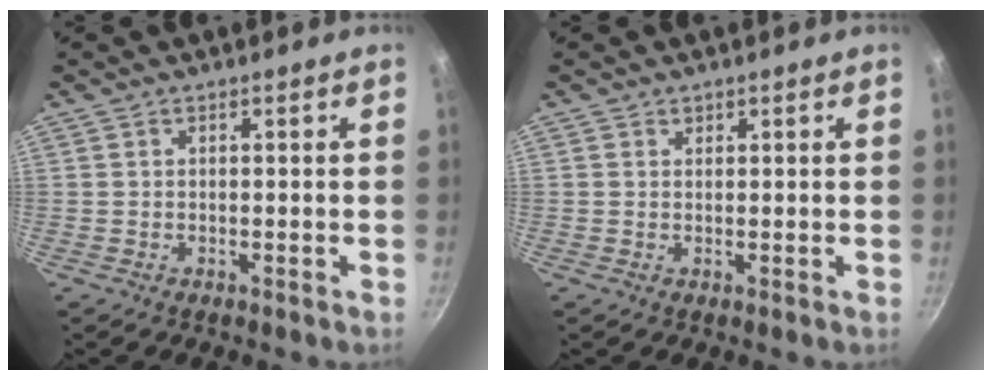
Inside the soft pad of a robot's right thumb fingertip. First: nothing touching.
{"total": 0.6, "force": [0.3, 0.5, 0.0], "torque": [0.005, -0.002, 0.004]}